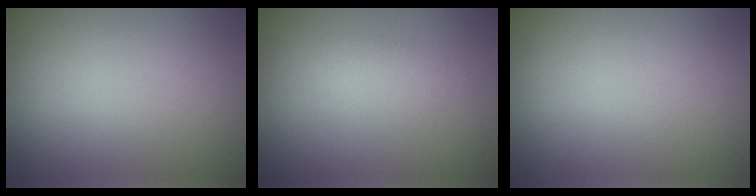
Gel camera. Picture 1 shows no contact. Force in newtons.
{"total": 1.4, "press": 1.4, "slide": 0.1}
{"total": 0.0}